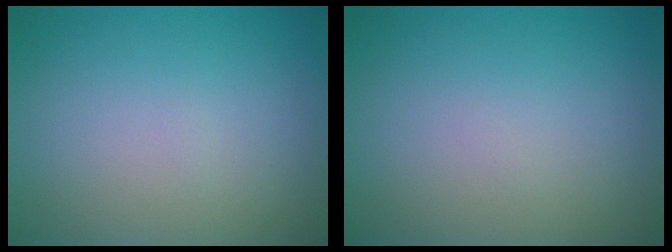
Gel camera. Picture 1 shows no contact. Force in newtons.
{"total": 0.0}